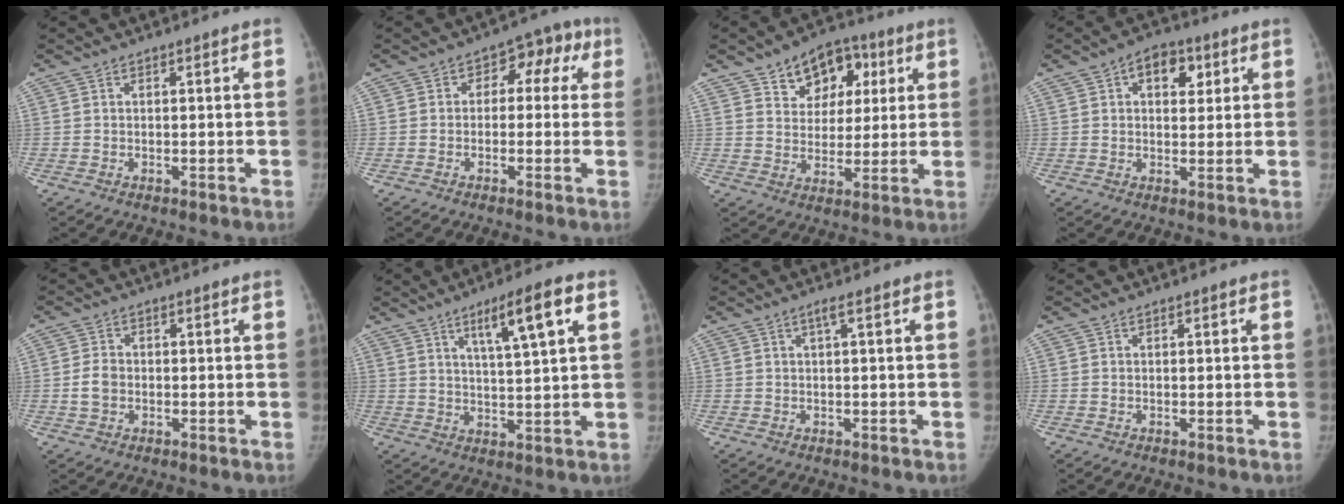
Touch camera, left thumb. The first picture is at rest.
{"total": 6.6, "force": [0.9, 5.1, 4.1], "torque": [0.004, 0.027, -0.004]}
{"total": 11.5, "force": [5.5, 8.4, 5.6], "torque": [-0.036, -0.011, 0.086]}
{"total": 6.8, "force": [2.7, 4.5, 4.4], "torque": [-0.028, -0.004, 0.033]}
{"total": 3.5, "force": [-0.6, 2.8, 2.0], "torque": [-0.035, 0.010, -0.014]}
{"total": 9.3, "force": [4.4, 0.9, 8.1], "torque": [-0.132, -0.015, 0.074]}
{"total": 0.9, "force": [0.3, 0.0, 0.9], "torque": [-0.021, 0.006, 0.005]}
{"total": 0.0}